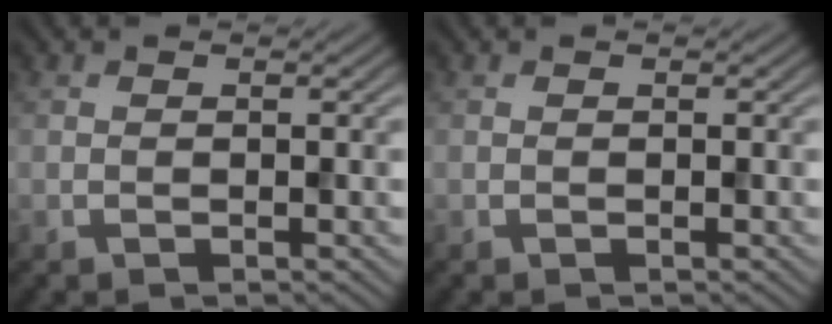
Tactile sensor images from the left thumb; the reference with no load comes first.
{"total": 0.0}